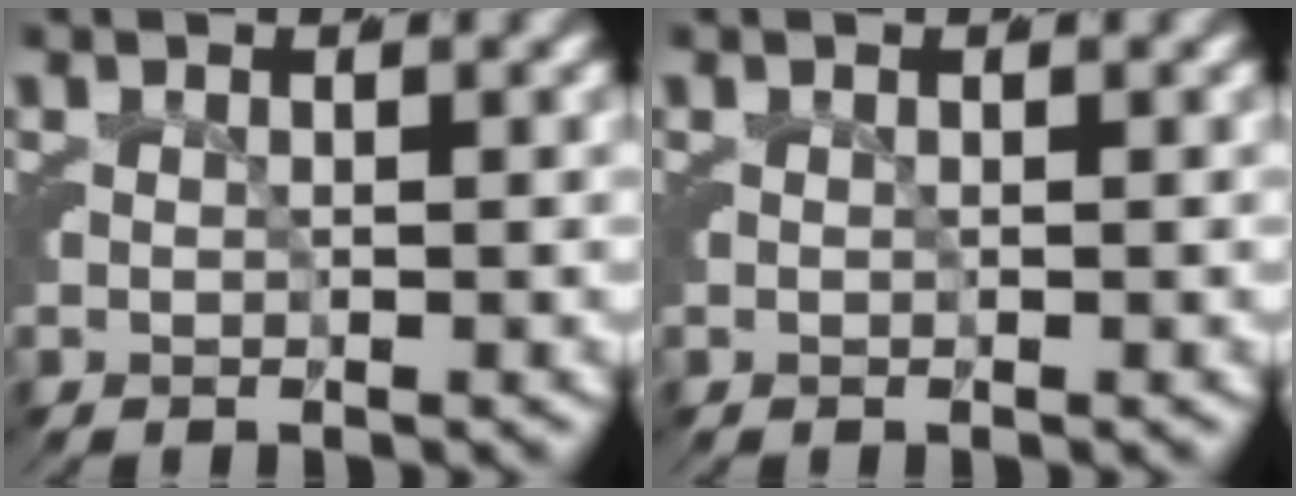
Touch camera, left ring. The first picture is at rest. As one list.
[{"total": 0.0}]